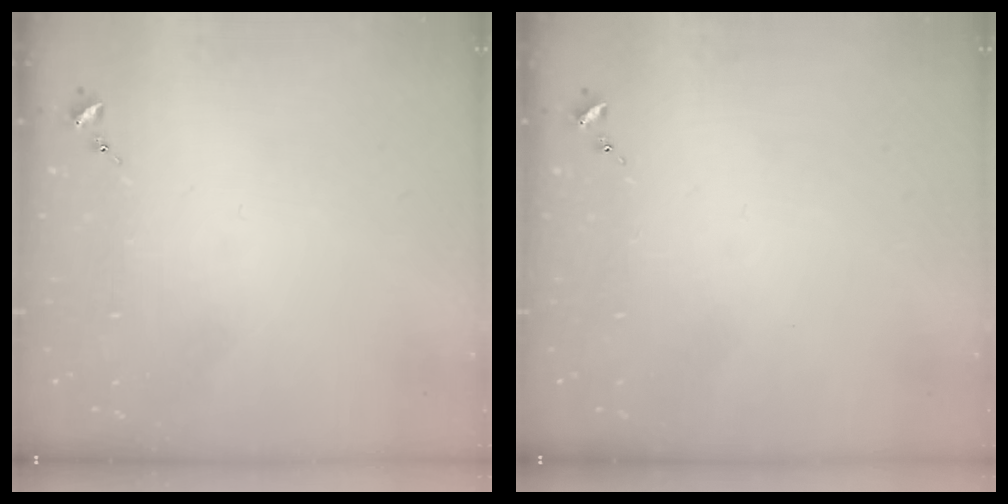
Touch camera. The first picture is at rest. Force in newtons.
{"total": 0.0}